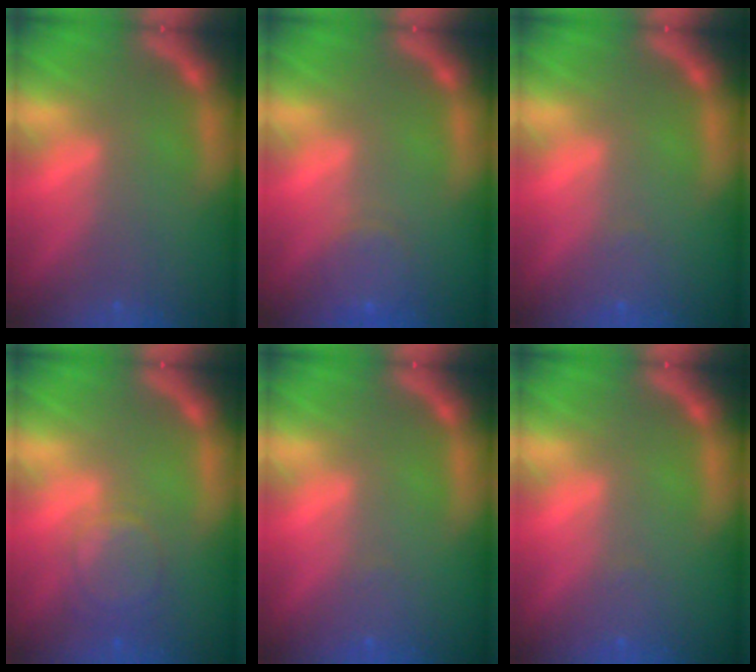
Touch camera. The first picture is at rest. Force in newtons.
{"total": 3.0}
{"total": 1.0}
{"total": 4.0}
{"total": 1.0}
{"total": 1.0}